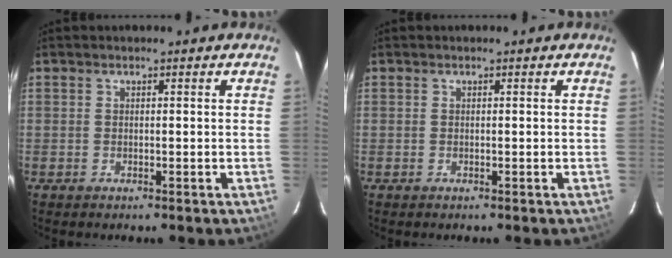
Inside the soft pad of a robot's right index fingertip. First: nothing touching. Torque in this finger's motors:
{"motor_torque": [0.00, 0.00, 0.00, 0.00]}